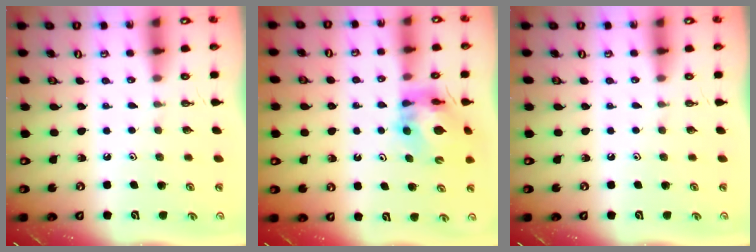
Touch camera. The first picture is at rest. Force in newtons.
{"total": 10.4, "press": 10.3, "slide": 1.2}
{"total": 0.0}